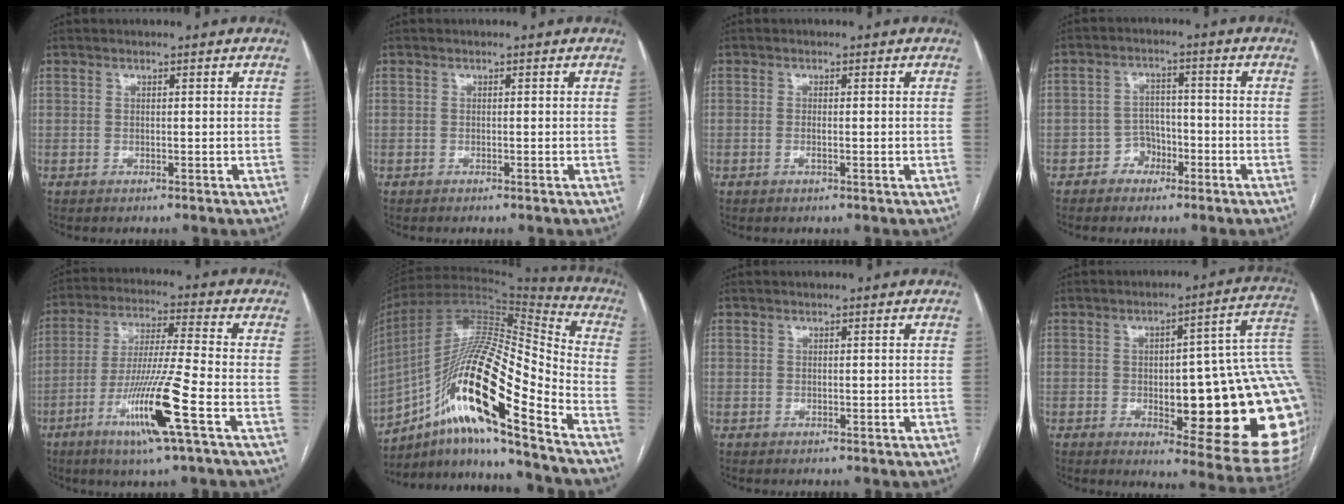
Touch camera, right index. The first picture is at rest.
{"total": 0.0}
{"total": 1.1, "force": [-0.2, 0.1, 1.0], "torque": [-0.022, 0.000, 0.000]}
{"total": 4.1, "force": [-2.2, 3.4, 0.8], "torque": [-0.004, 0.015, -0.037]}
{"total": 13.5, "force": [-5.8, -0.8, 12.2], "torque": [-0.245, -0.020, -0.108]}
{"total": 23.0, "force": [-12.5, 2.7, 19.1], "torque": [-0.365, 0.001, -0.223]}
{"total": 0.0}
{"total": 27.0, "force": [-2.4, 6.2, 26.2], "torque": [-0.232, 0.030, -0.013]}